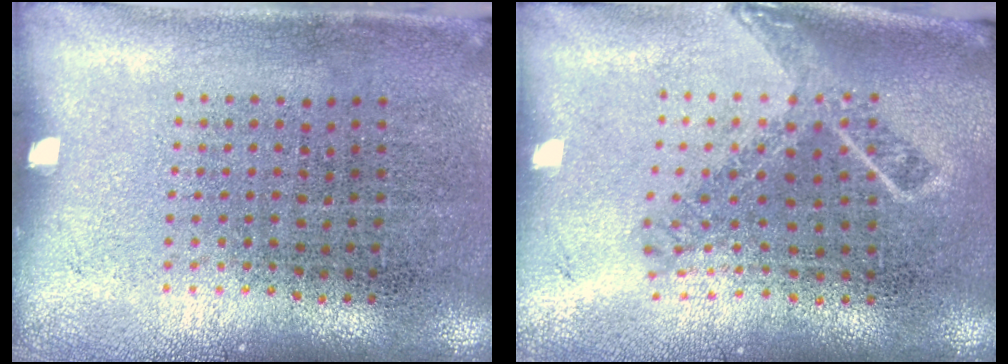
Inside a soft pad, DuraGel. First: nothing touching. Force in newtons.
{"total": 1.5, "press": 1.2, "slide": 1.0}